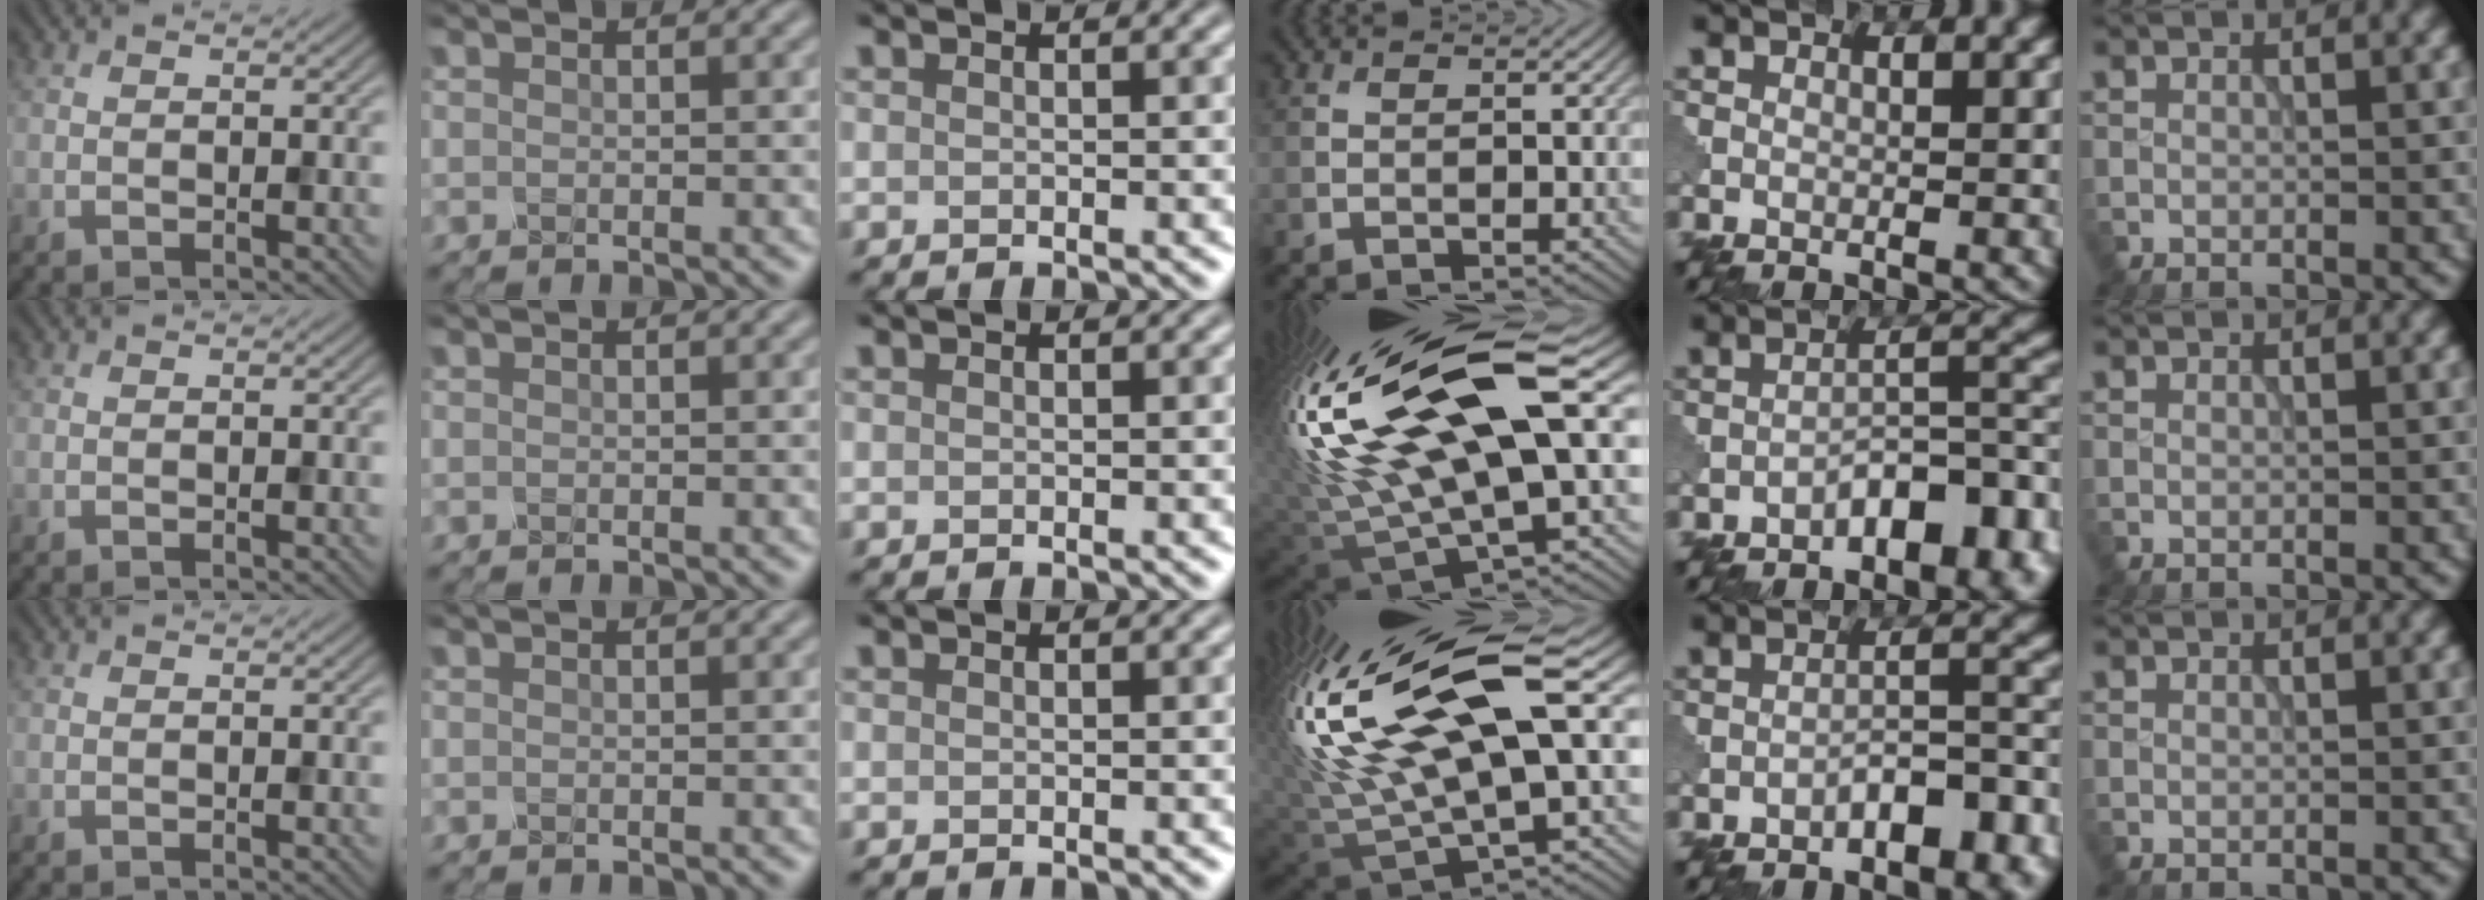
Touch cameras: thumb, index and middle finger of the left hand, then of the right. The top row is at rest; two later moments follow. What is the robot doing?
{"motion": "shake", "object": "salt shaker"}